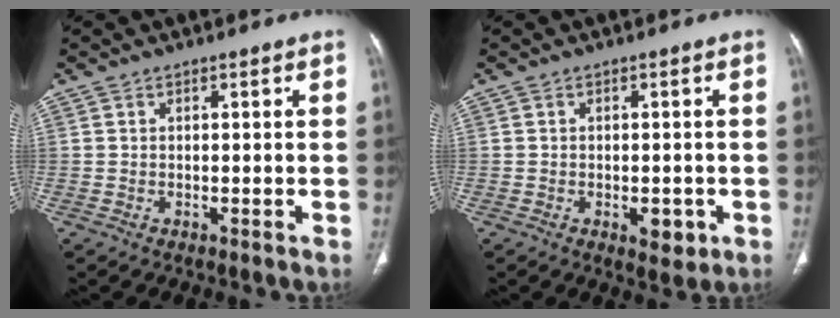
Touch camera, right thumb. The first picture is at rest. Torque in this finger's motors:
{"motor_torque": [0.54, 0.69, -0.22, 0.21, 0.18]}